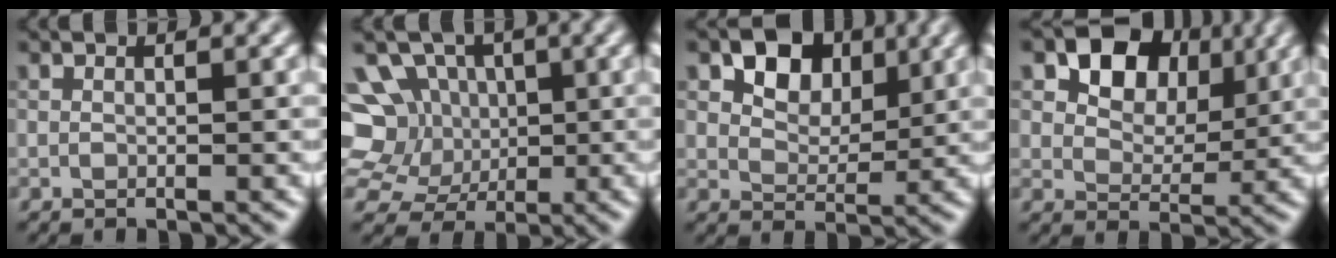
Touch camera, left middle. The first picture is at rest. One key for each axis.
{"total": 9.5, "fx": 1.7, "fy": 8.3, "fz": 4.4, "tx": -0.087, "ty": 0.032, "tz": 0.009}
{"total": 4.4, "fx": 1.8, "fy": 3.1, "fz": 2.5, "tx": -0.044, "ty": 0.000, "tz": 0.028}
{"total": 6.7, "fx": 2.9, "fy": 4.7, "fz": 3.7, "tx": -0.070, "ty": 0.007, "tz": 0.044}